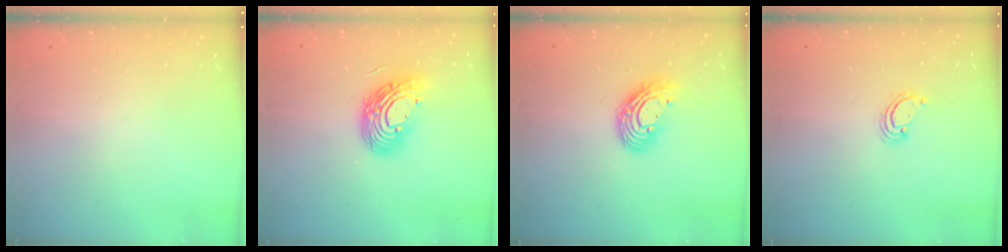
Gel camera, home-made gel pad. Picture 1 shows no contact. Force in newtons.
{"total": 14.2, "press": 14.1, "slide": 1.2}
{"total": 11.8, "press": 11.8, "slide": 0.8}
{"total": 2.9, "press": 2.8, "slide": 0.3}